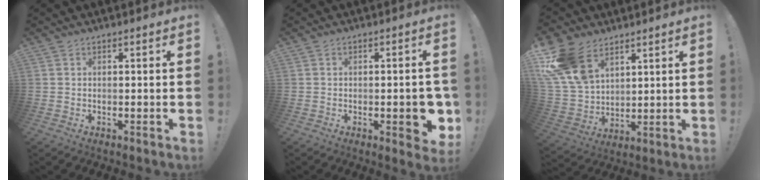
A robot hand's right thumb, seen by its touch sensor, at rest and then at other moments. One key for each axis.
{"total": 6.8, "fx": -1.7, "fy": 2.4, "fz": 6.1, "tx": -0.068, "ty": 0.003, "tz": -0.022}
{"total": 17.3, "fx": 9.9, "fy": 10.9, "fz": 9.0, "tx": -0.177, "ty": -0.051, "tz": 0.193}